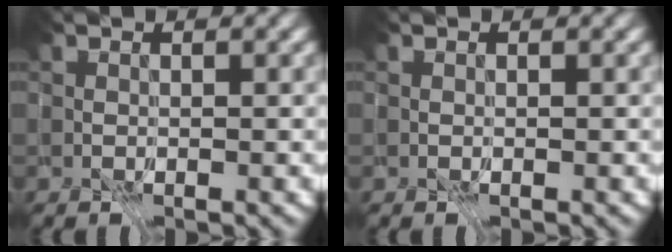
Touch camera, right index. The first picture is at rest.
{"total": 0.0}